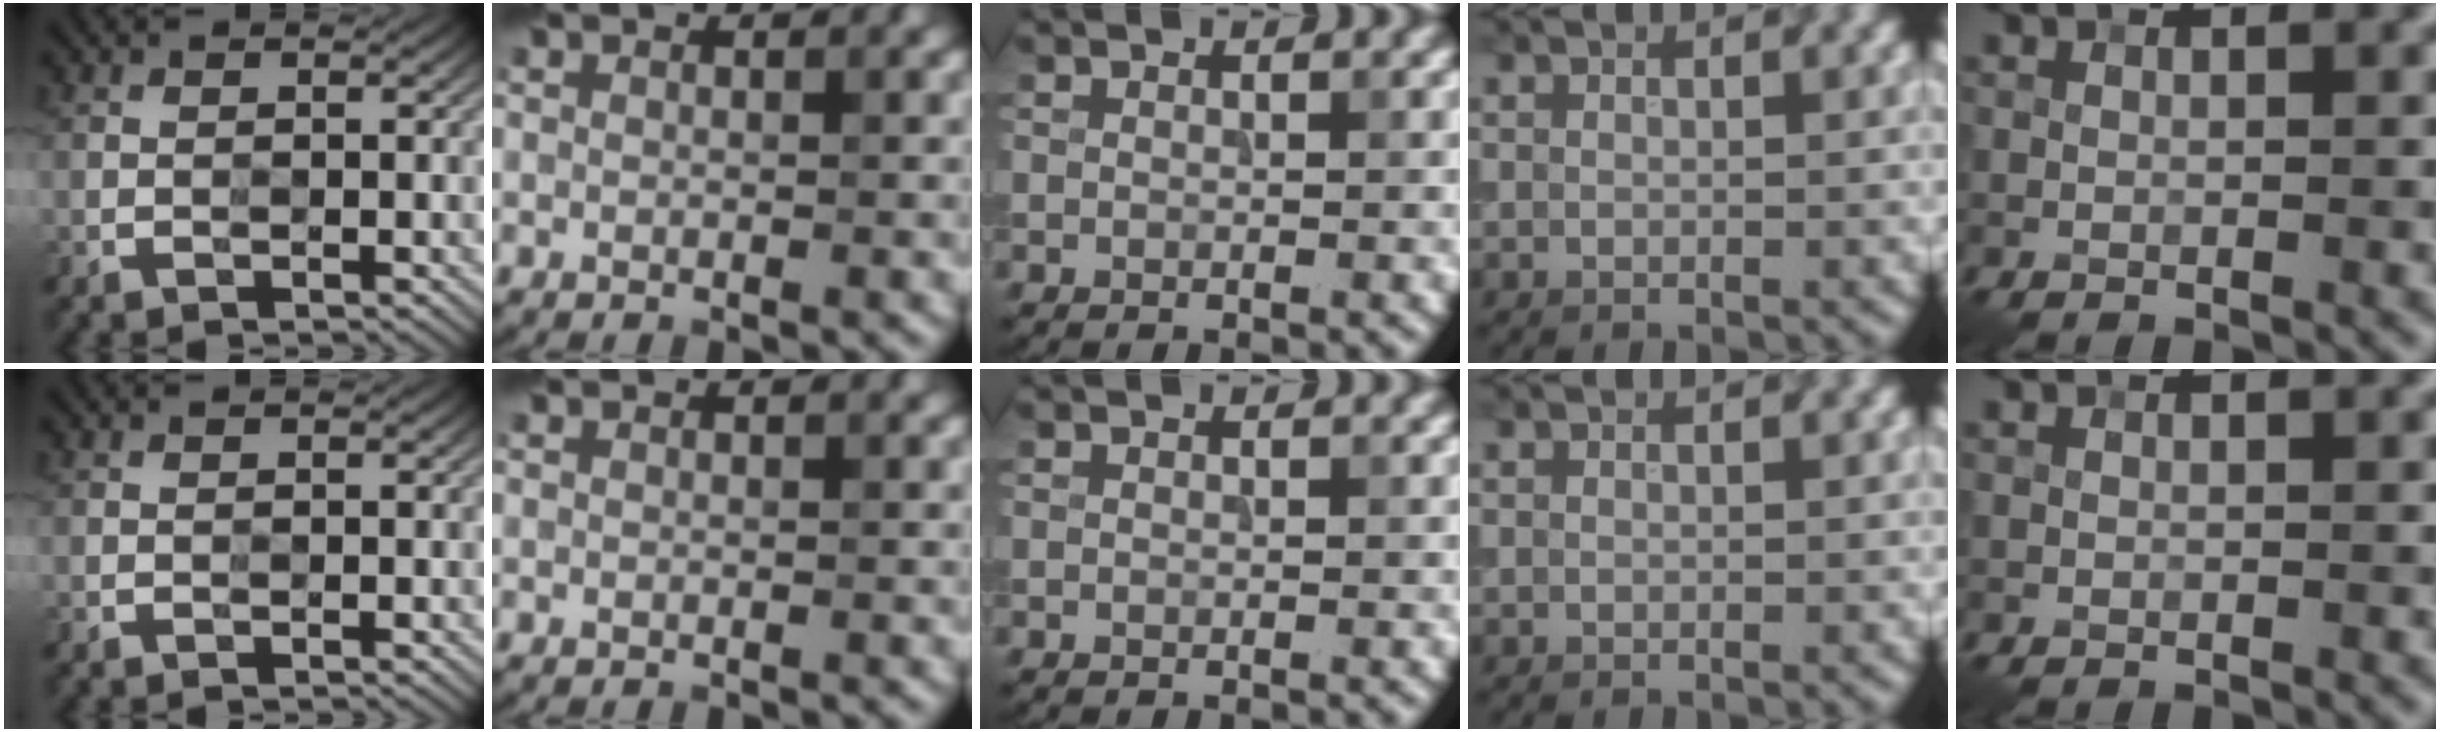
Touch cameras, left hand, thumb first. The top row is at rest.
{}